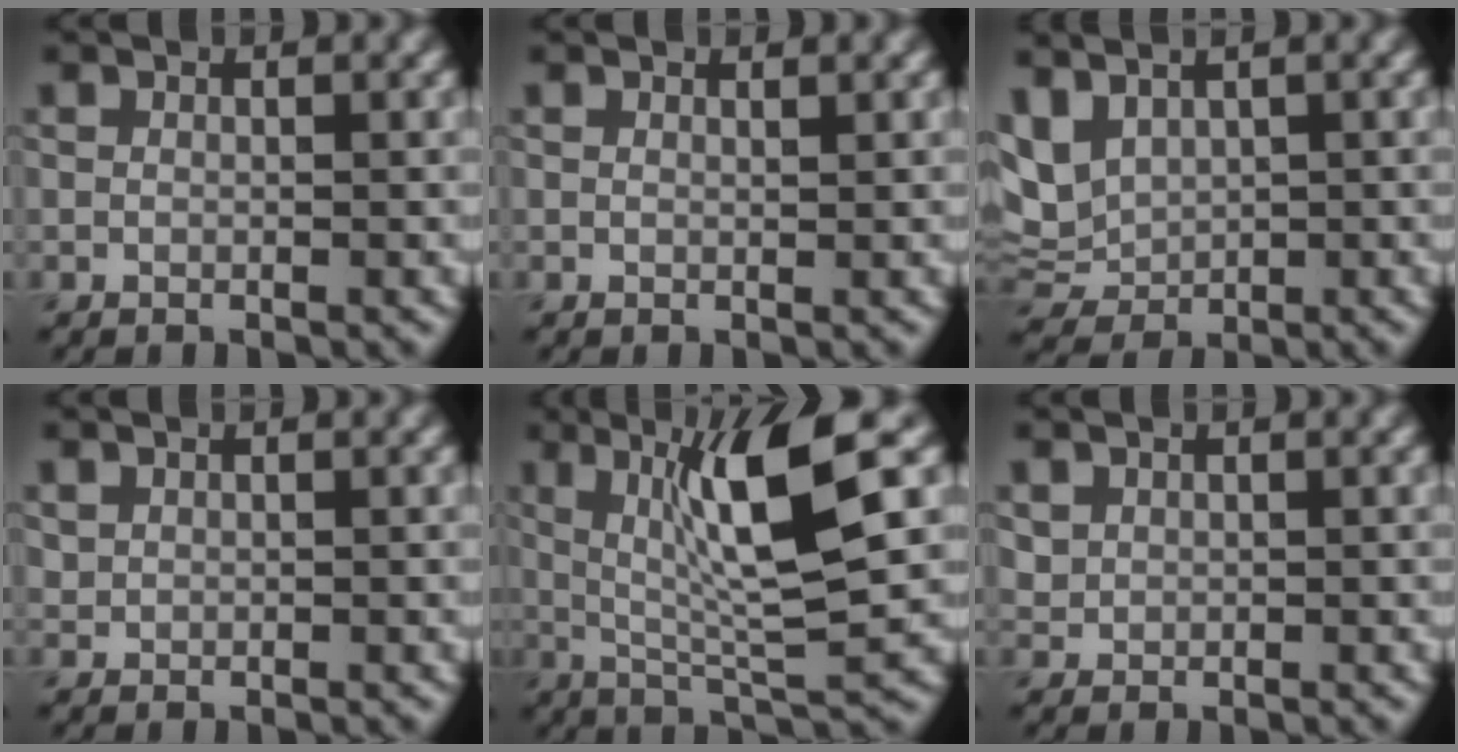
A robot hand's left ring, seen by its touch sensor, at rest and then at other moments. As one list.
[{"total": 0.6, "force": [0.5, 0.1, 0.3], "torque": [0.000, 0.001, 0.008]}, {"total": 5.3, "force": [2.1, 3.4, 3.4], "torque": [-0.082, 0.003, 0.049]}, {"total": 0.6, "force": [0.4, 0.4, 0.1], "torque": [-0.001, -0.002, 0.012]}, {"total": 9.0, "force": [2.3, 1.5, 8.5], "torque": [-0.140, -0.005, 0.044]}, {"total": 0.9, "force": [0.4, 0.8, 0.2], "torque": [-0.002, -0.003, 0.014]}]